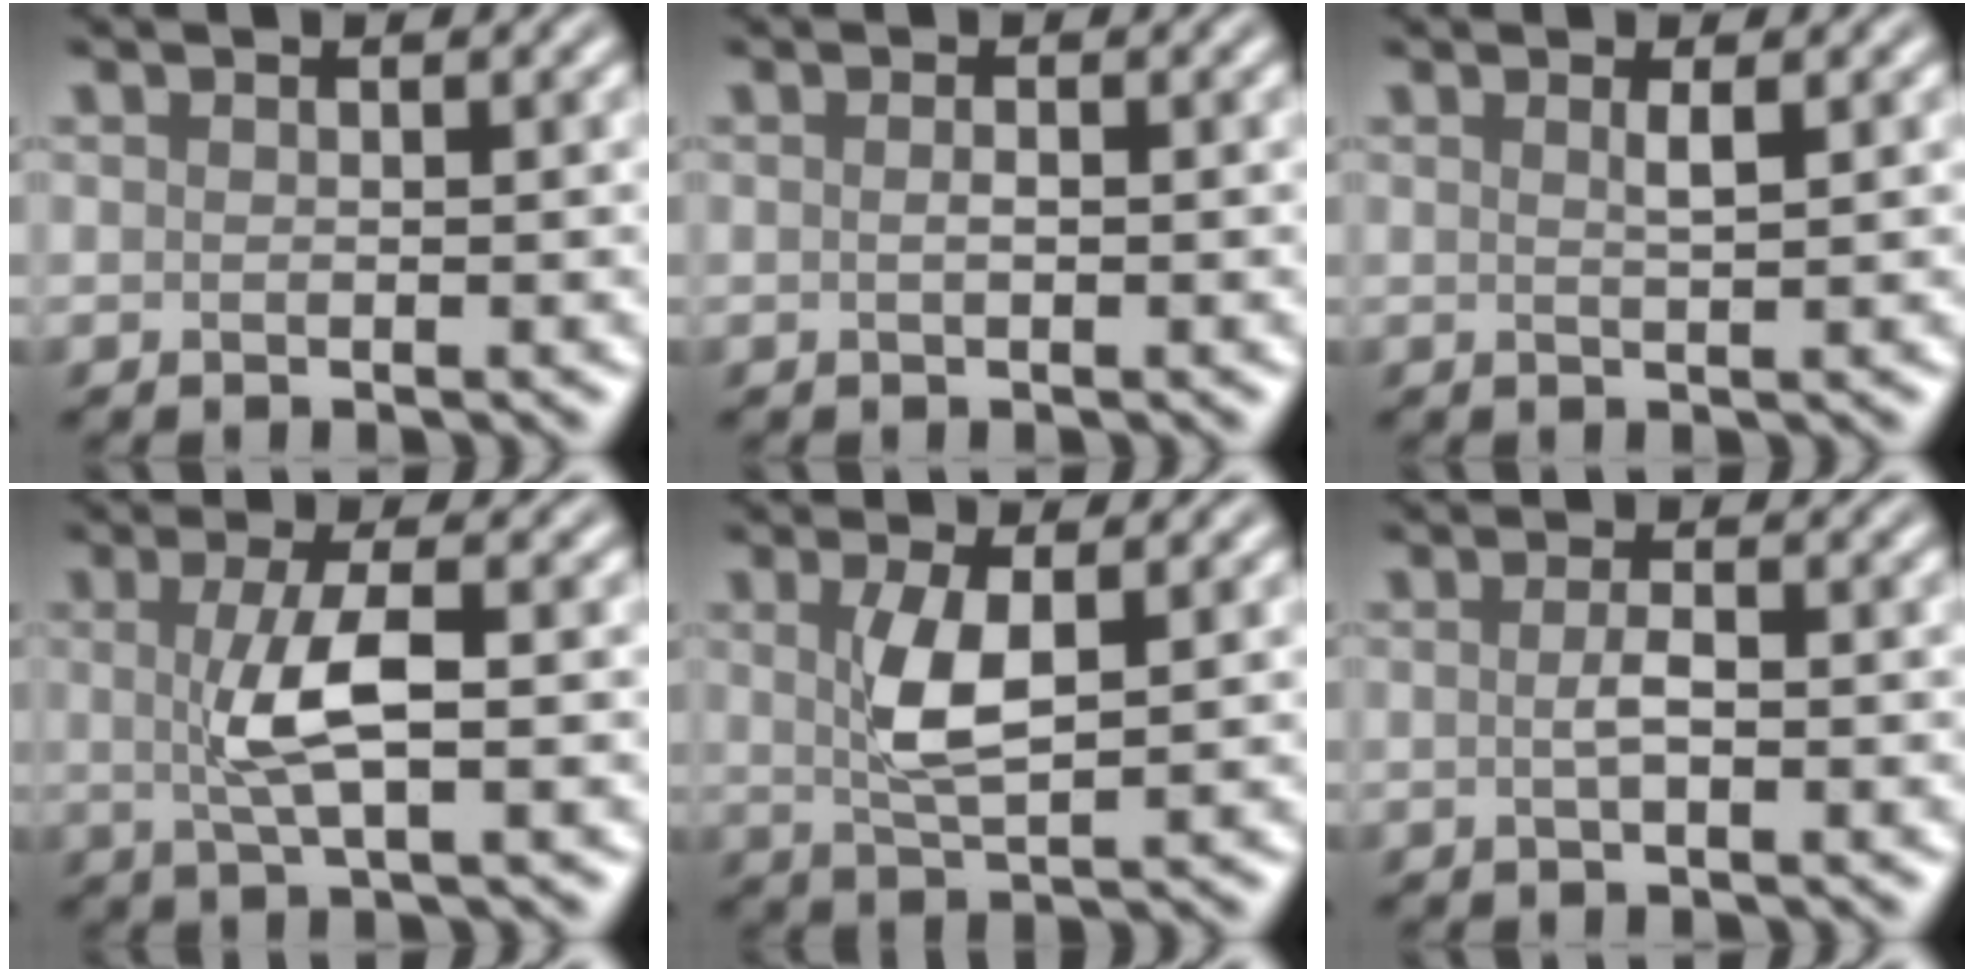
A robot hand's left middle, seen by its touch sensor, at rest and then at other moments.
{"total": 0.7, "force": [-0.1, 0.2, 0.6], "torque": [-0.013, -0.001, -0.001]}
{"total": 1.1, "force": [0.5, 0.2, 1.0], "torque": [-0.012, 0.001, 0.006]}
{"total": 4.1, "force": [0.1, 0.9, 4.0], "torque": [-0.083, 0.002, 0.004]}
{"total": 3.5, "force": [0.8, 1.2, 3.2], "torque": [-0.073, -0.001, 0.017]}
{"total": 1.4, "force": [-0.2, 0.4, 1.3], "torque": [-0.028, 0.001, -0.004]}